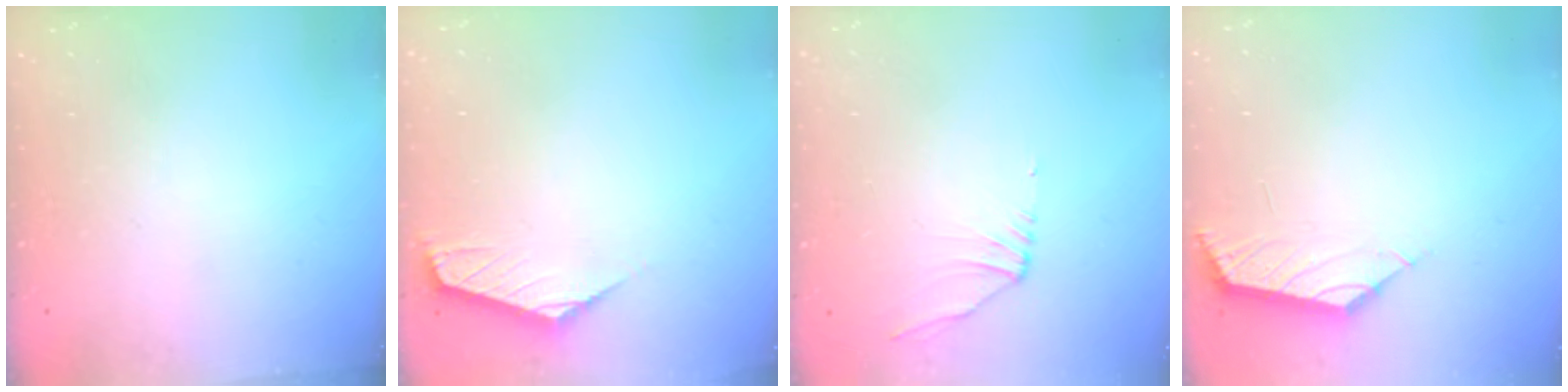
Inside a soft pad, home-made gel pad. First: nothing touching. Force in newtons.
{"total": 1.3, "press": 1.2, "slide": 0.5}
{"total": 2.1, "press": 2.0, "slide": 0.6}
{"total": 2.1, "press": 2.0, "slide": 0.3}